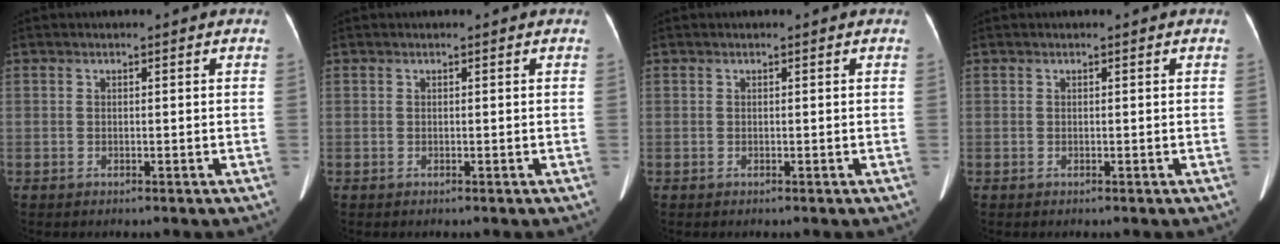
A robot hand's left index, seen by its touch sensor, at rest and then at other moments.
{"total": 0.0}
{"total": 0.0}
{"total": 0.0}